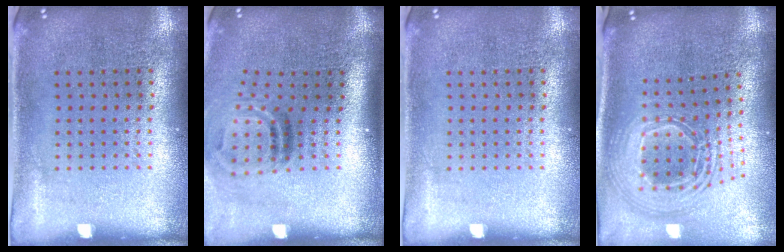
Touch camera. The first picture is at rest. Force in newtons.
{"total": 2.0, "press": 1.2, "slide": 1.6}
{"total": 0.0}
{"total": 2.5, "press": 1.8, "slide": 1.7}